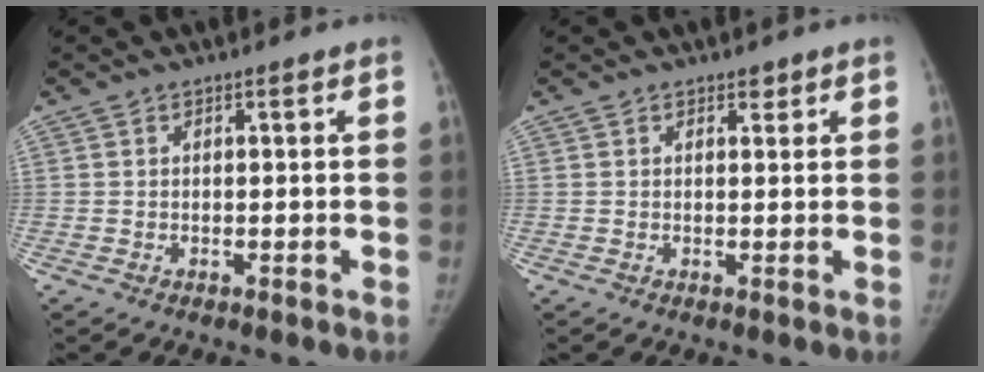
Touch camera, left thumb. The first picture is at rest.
{"total": 1.0, "force": [0.7, 0.7, 0.3], "torque": [0.007, -0.005, 0.008]}